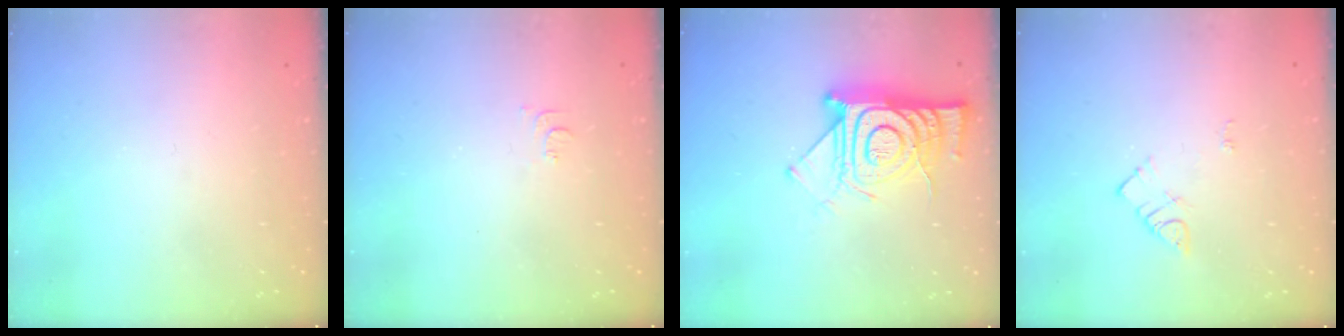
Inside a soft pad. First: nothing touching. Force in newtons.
{"total": 5.4, "press": 5.3, "slide": 0.6}
{"total": 15.0, "press": 14.9, "slide": 1.3}
{"total": 5.0, "press": 4.9, "slide": 0.7}